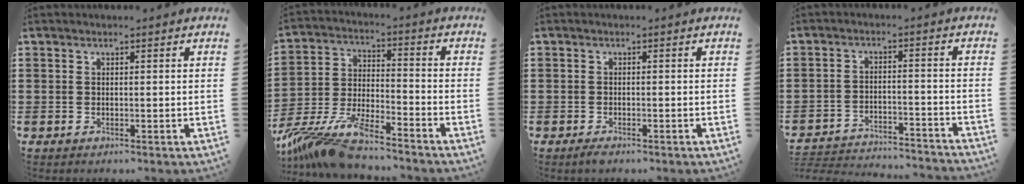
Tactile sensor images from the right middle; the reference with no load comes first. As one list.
[{"total": 10.9, "force": [-9.4, 1.4, 5.3], "torque": [-0.128, 0.002, -0.191]}, {"total": 0.8, "force": [-0.7, 0.4, 0.3], "torque": [-0.007, -0.003, -0.014]}, {"total": 3.7, "force": [-3.6, 0.3, 0.6], "torque": [-0.025, 0.001, -0.080]}]